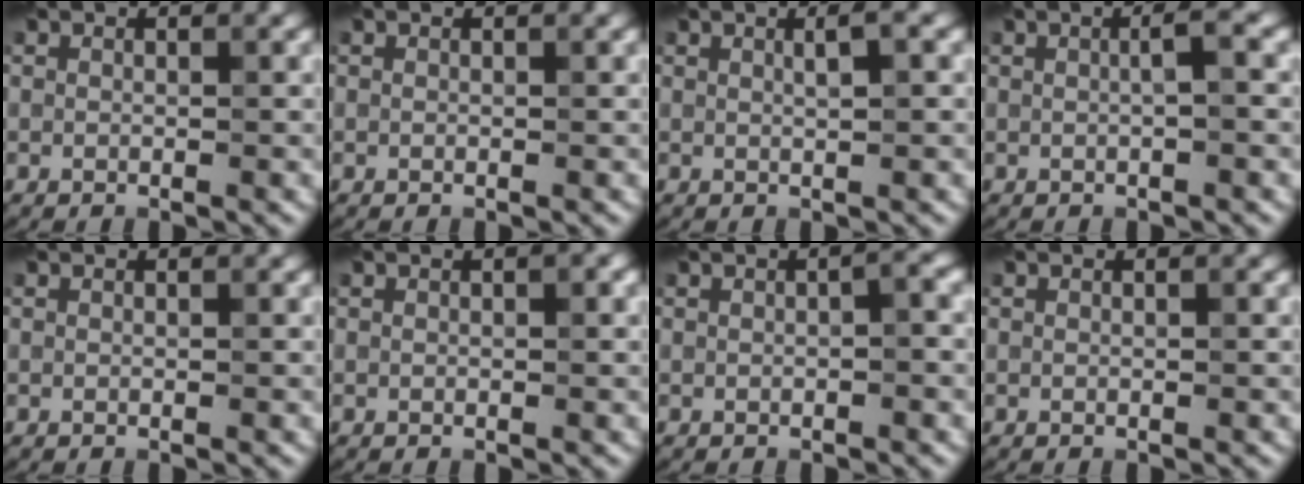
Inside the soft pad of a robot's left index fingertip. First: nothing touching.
{"total": 0.0}
{"total": 1.7, "force": [0.5, 0.4, 1.6], "torque": [-0.021, 0.005, 0.005]}
{"total": 1.9, "force": [0.2, 0.4, 1.8], "torque": [-0.027, 0.008, 0.000]}
{"total": 0.0}
{"total": 0.7, "force": [0.2, 0.2, 0.6], "torque": [-0.007, 0.003, 0.004]}
{"total": 1.4, "force": [-0.1, 0.2, 1.4], "torque": [-0.022, 0.007, -0.001]}
{"total": 0.0}